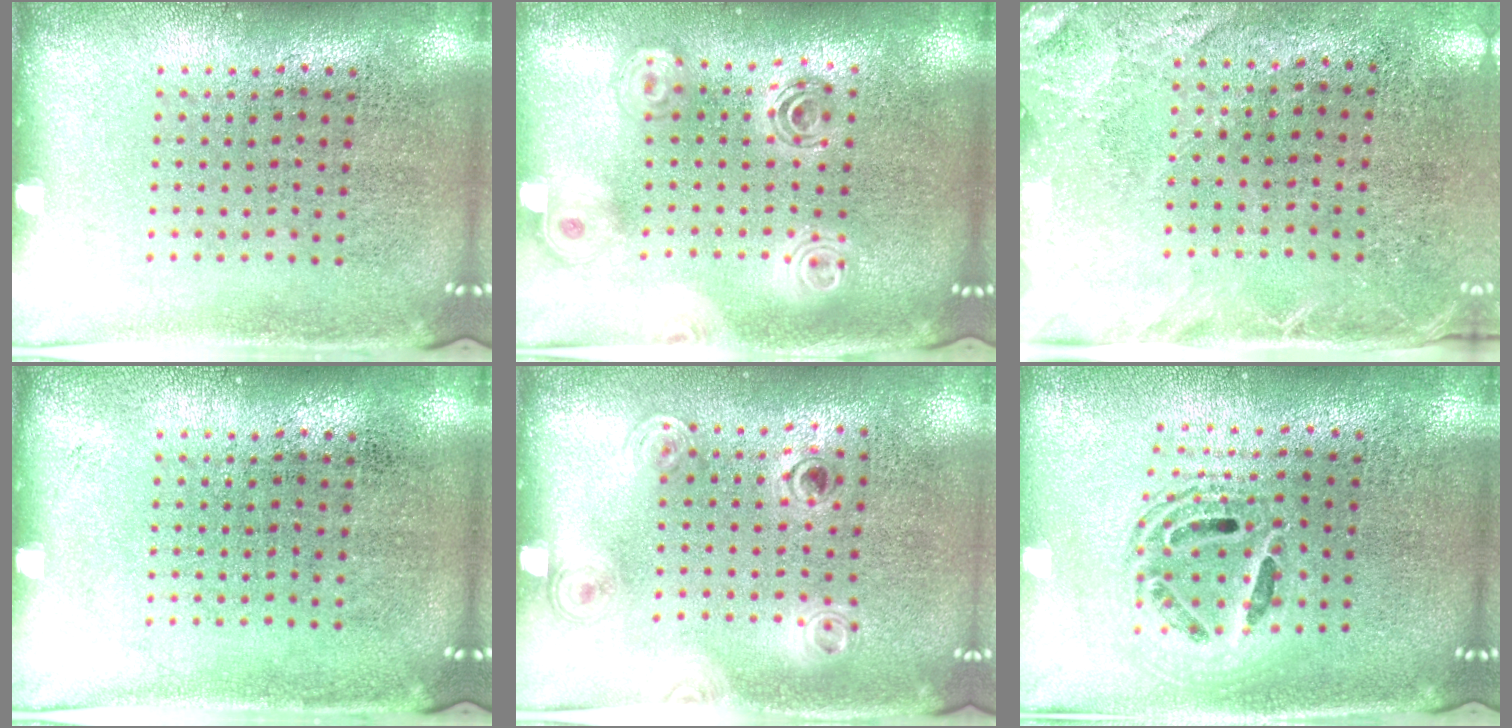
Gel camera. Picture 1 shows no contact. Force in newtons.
{"total": 2.0, "press": 1.7, "slide": 1.1}
{"total": 2.5, "press": 2.1, "slide": 1.3}
{"total": 0.0}
{"total": 1.1, "press": 0.9, "slide": 0.6}
{"total": 1.6, "press": 1.3, "slide": 0.9}